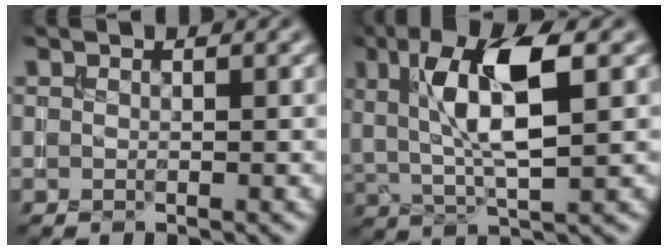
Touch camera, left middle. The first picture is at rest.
{"total": 8.1, "force": [2.0, 2.8, 7.3], "torque": [-0.130, 0.008, 0.036]}